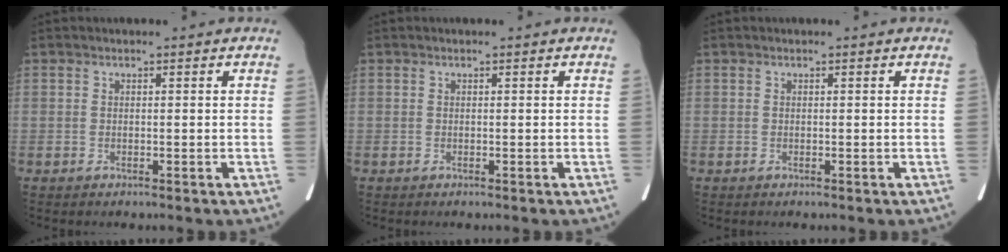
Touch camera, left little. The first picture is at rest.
{"total": 0.0}
{"total": 0.0}